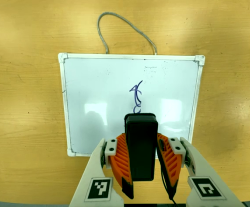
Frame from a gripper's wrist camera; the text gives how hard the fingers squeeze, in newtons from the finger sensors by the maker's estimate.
{"total": 5.4, "left": 4.5, "right": 6.3}